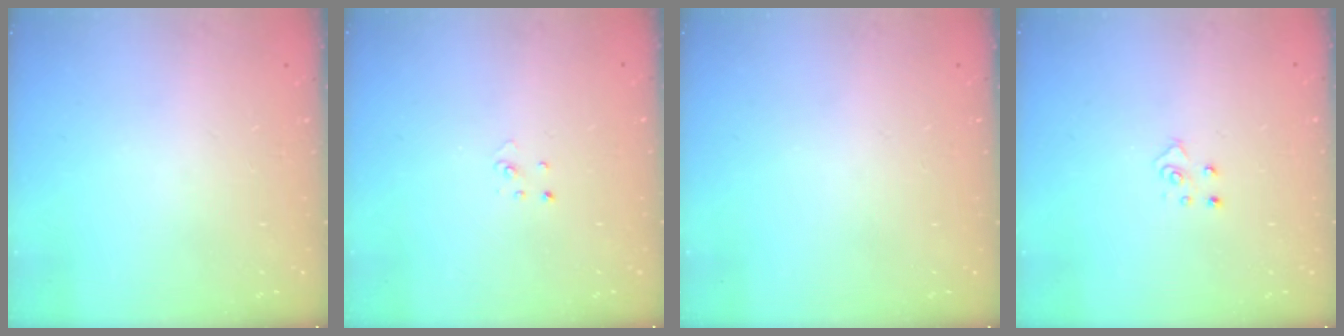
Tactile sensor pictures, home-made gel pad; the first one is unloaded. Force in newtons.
{"total": 1.9, "press": 1.9, "slide": 0.2}
{"total": 0.0}
{"total": 4.7, "press": 4.7, "slide": 0.4}